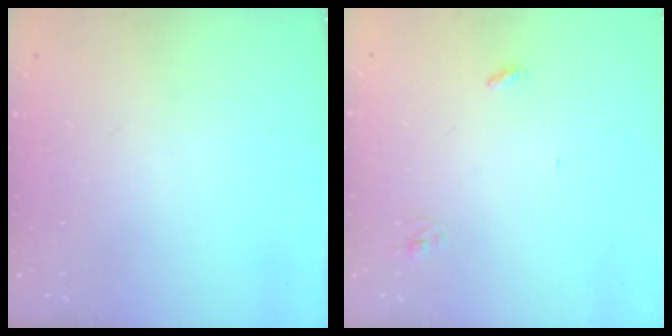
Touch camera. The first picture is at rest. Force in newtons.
{"total": 2.8, "press": 2.8, "slide": 0.2}